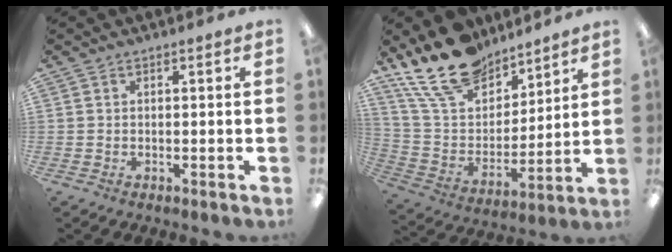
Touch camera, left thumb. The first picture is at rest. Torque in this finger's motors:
{"motor_torque": [1.14, -0.17, 1.26, -1.52, 0.28]}